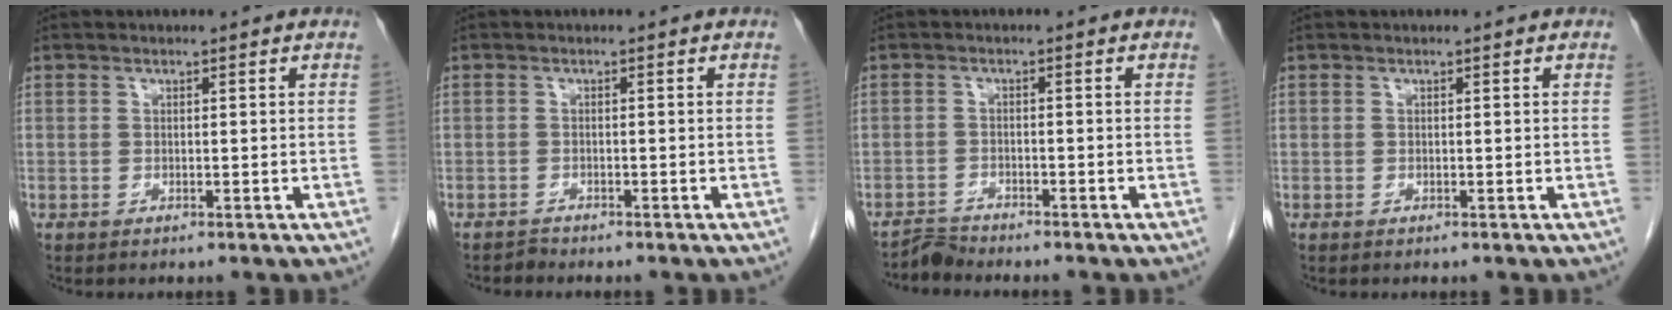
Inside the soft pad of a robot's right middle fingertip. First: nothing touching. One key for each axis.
{"total": 0.8, "fx": -0.8, "fy": 0.0, "fz": -0.3, "tx": 0.005, "ty": -0.005, "tz": -0.016}
{"total": 2.2, "fx": -2.1, "fy": -0.2, "fz": -0.7, "tx": 0.018, "ty": -0.013, "tz": -0.040}
{"total": 0.0}